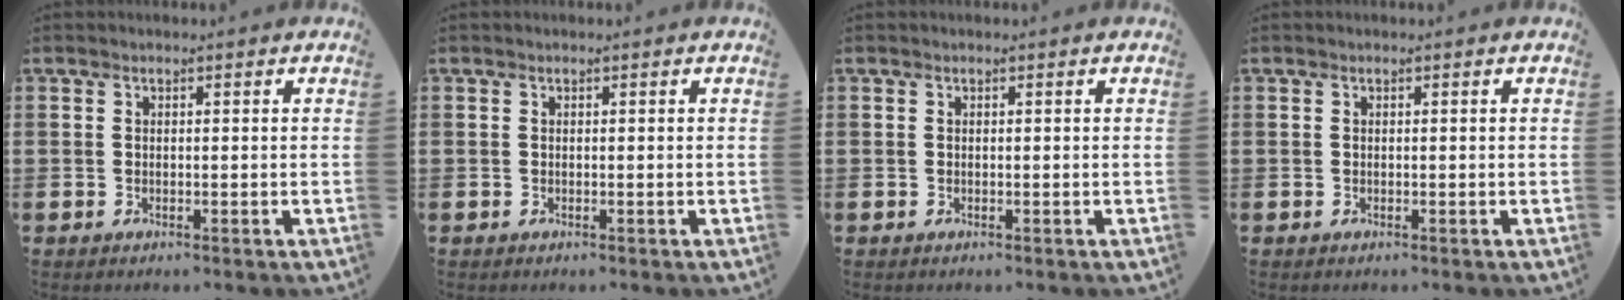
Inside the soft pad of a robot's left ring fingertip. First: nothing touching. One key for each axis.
{"total": 0.0}
{"total": 0.0}
{"total": 0.0}